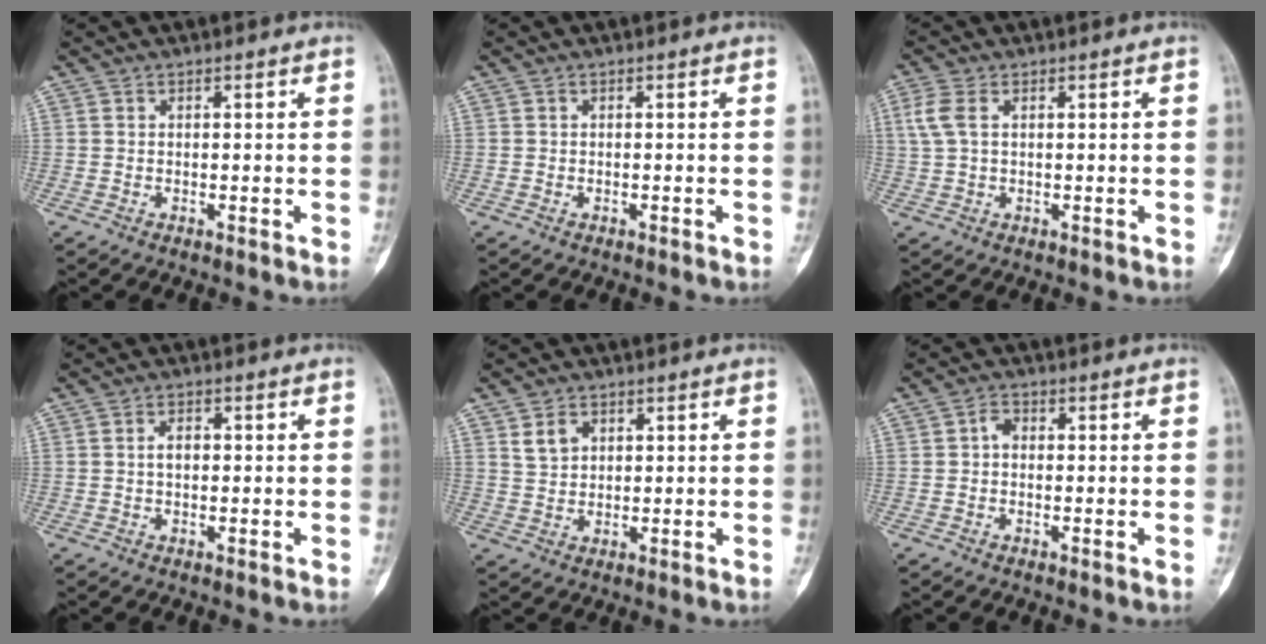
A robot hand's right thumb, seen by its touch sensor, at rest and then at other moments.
{"total": 0.0}
{"total": 4.3, "force": [1.1, 2.5, 3.4], "torque": [-0.096, 0.013, 0.023]}
{"total": 2.3, "force": [0.1, 1.4, 1.9], "torque": [-0.030, 0.006, -0.001]}
{"total": 3.8, "force": [1.7, 2.7, 1.9], "torque": [-0.025, -0.006, 0.037]}
{"total": 1.9, "force": [-0.1, 1.3, 1.4], "torque": [-0.016, 0.006, -0.009]}